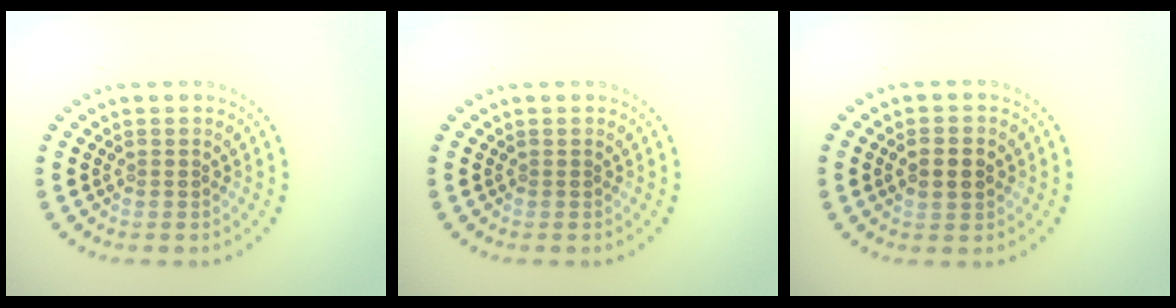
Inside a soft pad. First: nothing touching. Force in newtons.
{"total": 0.0}
{"total": 2.3, "press": 2.3, "slide": 0.1}